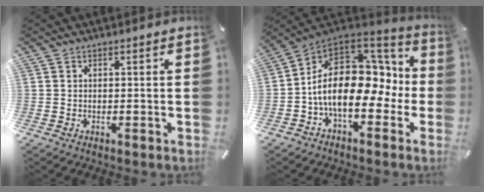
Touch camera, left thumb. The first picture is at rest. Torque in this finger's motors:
{"motor_torque": [0.79, 1.42, 2.30, 0.48, 0.76]}